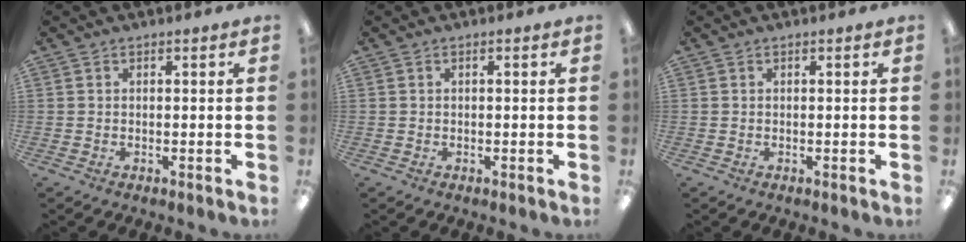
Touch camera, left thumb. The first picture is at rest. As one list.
[{"total": 0.0}, {"total": 0.0}]